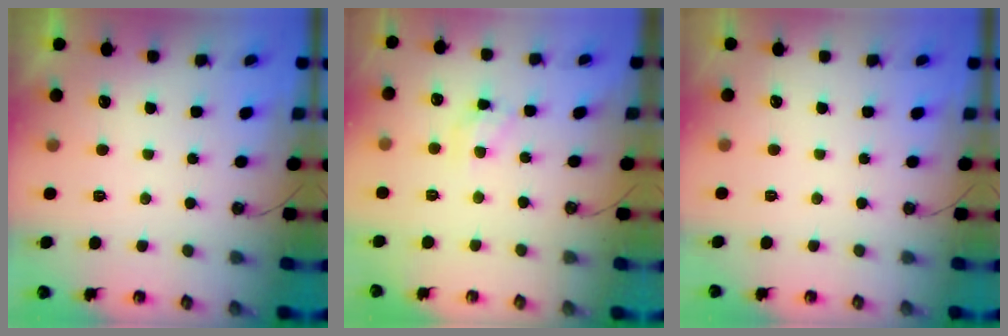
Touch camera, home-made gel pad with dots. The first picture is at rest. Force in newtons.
{"total": 7.3, "press": 7.3, "slide": 0.4}
{"total": 0.0}